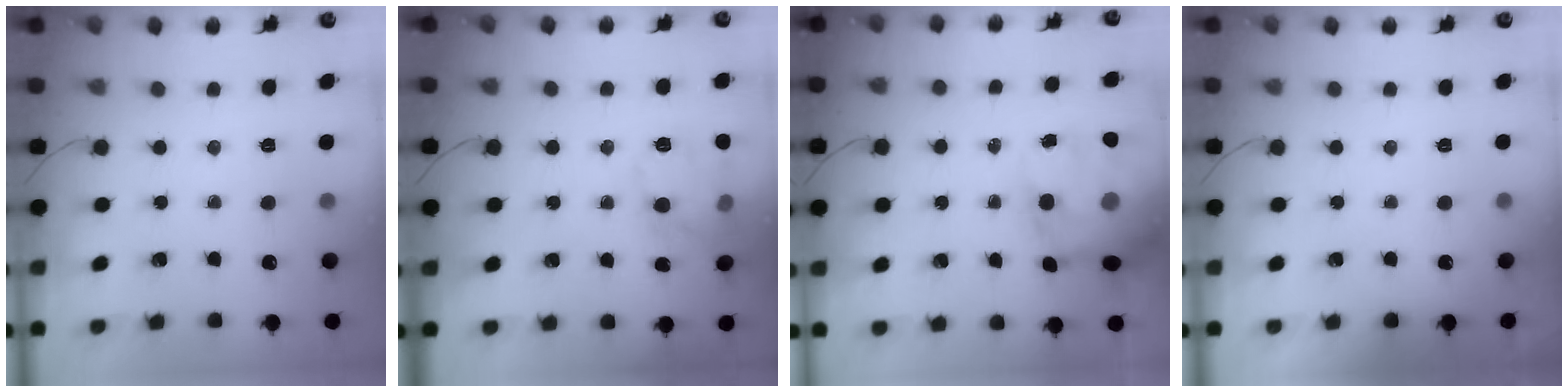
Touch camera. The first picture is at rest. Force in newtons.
{"total": 10.2, "press": 10.2, "slide": 0.1}
{"total": 14.3, "press": 13.9, "slide": 3.5}
{"total": 1.9, "press": 1.9, "slide": 0.3}